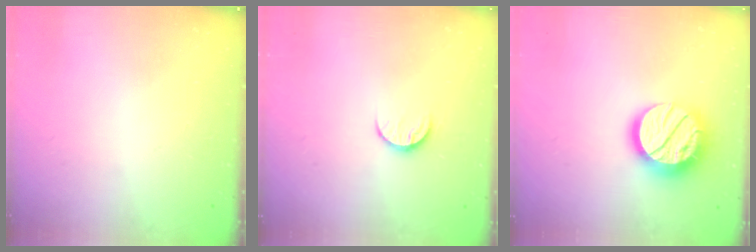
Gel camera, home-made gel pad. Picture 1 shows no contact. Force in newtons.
{"total": 6.3, "press": 6.3, "slide": 0.6}
{"total": 18.6, "press": 18.5, "slide": 1.6}